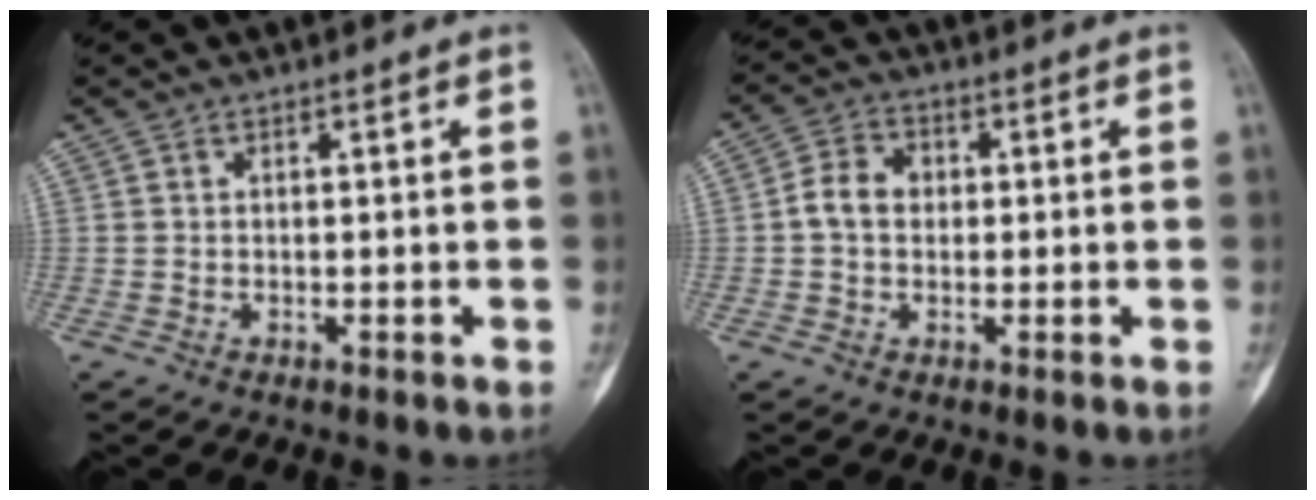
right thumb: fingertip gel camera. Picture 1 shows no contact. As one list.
[{"total": 5.6, "force": [0.1, 4.4, 3.4], "torque": [-0.053, 0.016, -0.007]}]